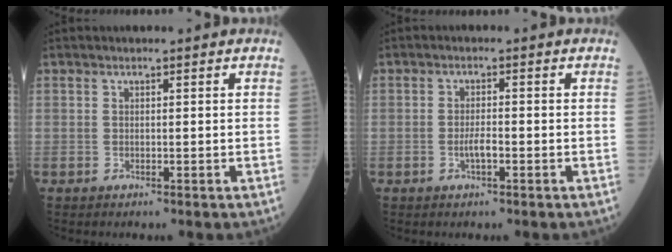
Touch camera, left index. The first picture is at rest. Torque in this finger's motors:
{"motor_torque": [0.48, 0.28, 0.03, 0.02]}